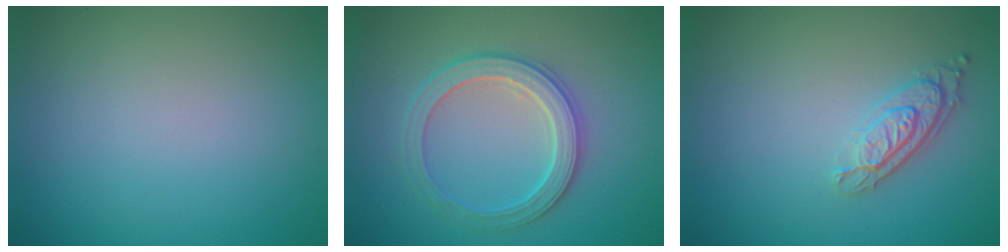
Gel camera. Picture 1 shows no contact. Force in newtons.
{"total": 3.4, "press": 3.4, "slide": 0.7}
{"total": 3.0, "press": 2.3, "slide": 1.9}